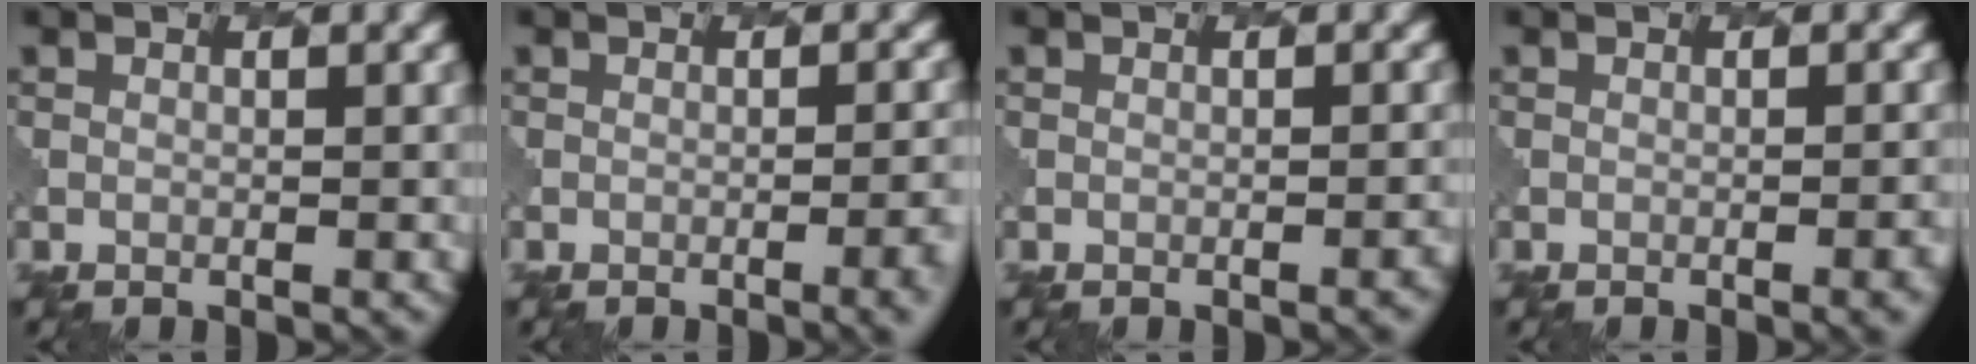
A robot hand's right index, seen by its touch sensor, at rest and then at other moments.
{"total": 4.2, "force": [-2.0, 1.6, 3.4], "torque": [-0.015, 0.008, -0.019]}
{"total": 2.0, "force": [-1.1, 0.7, 1.6], "torque": [0.003, 0.009, -0.009]}
{"total": 3.0, "force": [-1.5, 1.0, 2.3], "torque": [-0.005, 0.011, -0.015]}